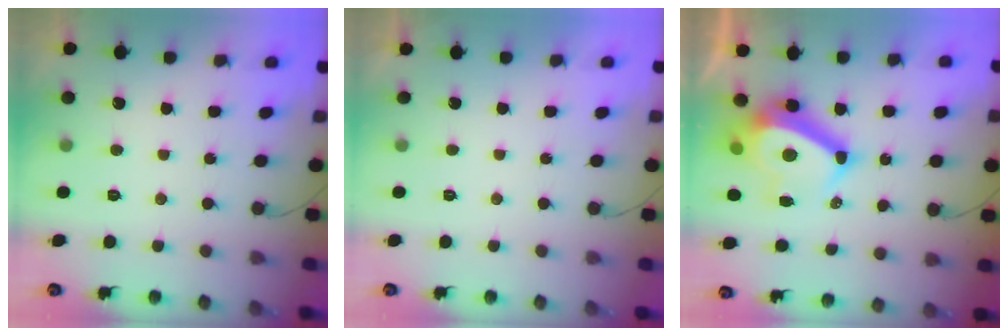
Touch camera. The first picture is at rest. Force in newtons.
{"total": 2.3, "press": 2.3, "slide": 0.3}
{"total": 13.3, "press": 12.8, "slide": 3.6}